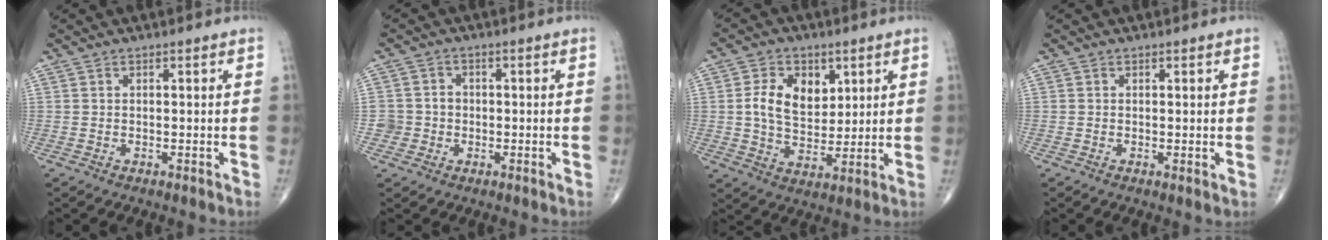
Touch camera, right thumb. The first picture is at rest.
{"total": 3.8, "force": [-0.9, 3.7, 0.3], "torque": [0.023, 0.012, -0.021]}
{"total": 10.4, "force": [2.9, 7.1, 7.0], "torque": [-0.093, -0.012, 0.055]}
{"total": 0.7, "force": [0.1, 0.2, 0.6], "torque": [-0.010, -0.004, -0.002]}